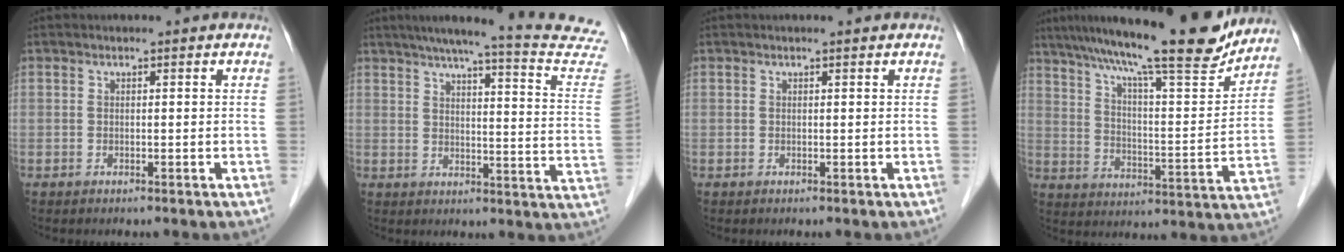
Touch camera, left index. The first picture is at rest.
{"total": 22.6, "force": [20.4, -0.2, 9.8], "torque": [-0.130, -0.060, 0.235]}
{"total": 0.6, "force": [0.5, -0.1, 0.3], "torque": [-0.012, 0.007, 0.012]}
{"total": 20.7, "force": [17.5, 1.6, 11.1], "torque": [-0.182, -0.002, 0.259]}